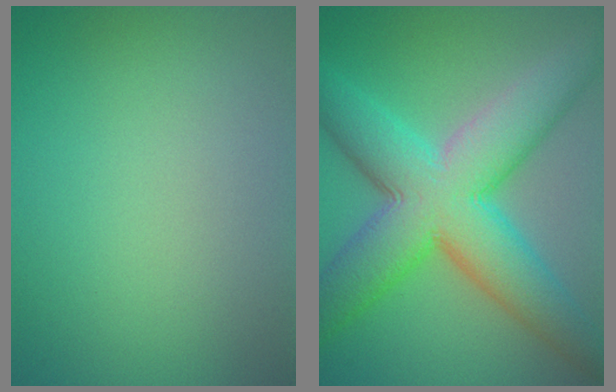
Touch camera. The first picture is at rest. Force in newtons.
{"total": 11.9, "press": 11.9, "slide": 0.3}